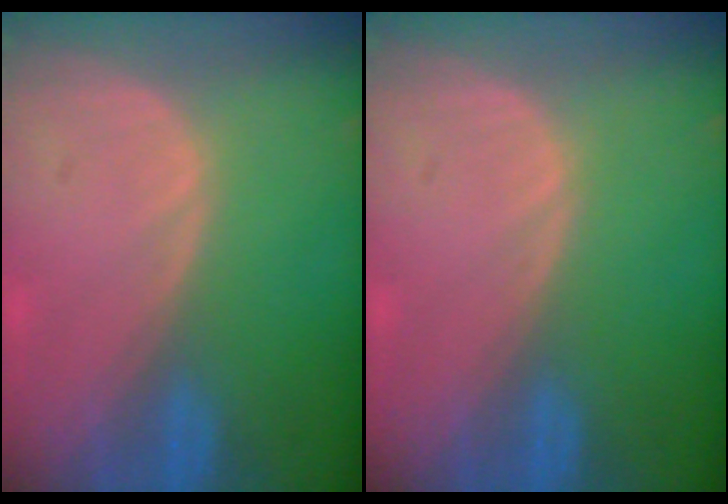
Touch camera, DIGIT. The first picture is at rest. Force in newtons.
{"total": 0.0}